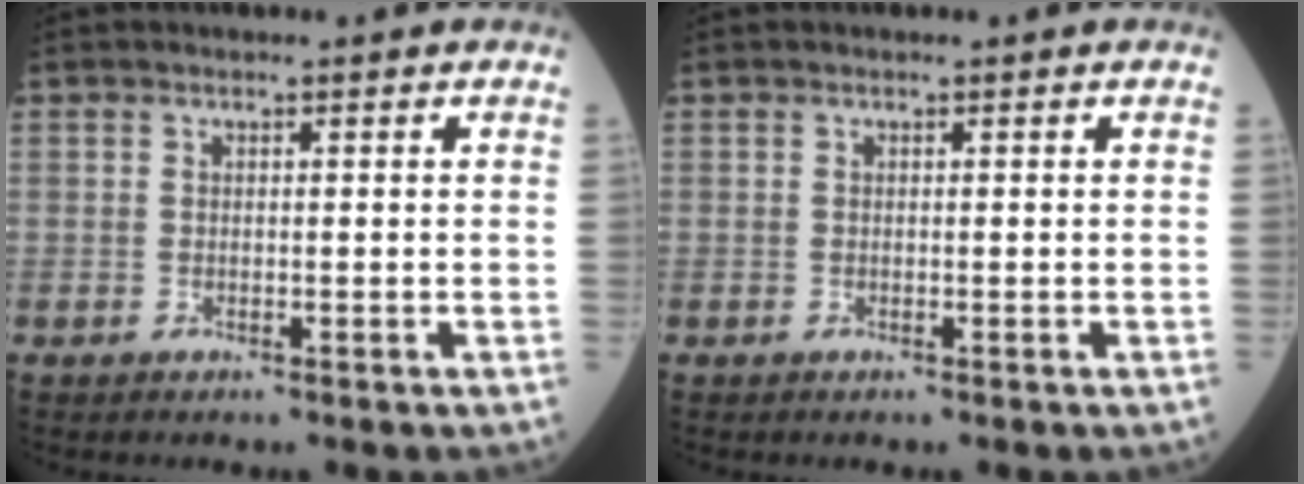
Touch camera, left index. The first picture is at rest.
{"total": 0.0}